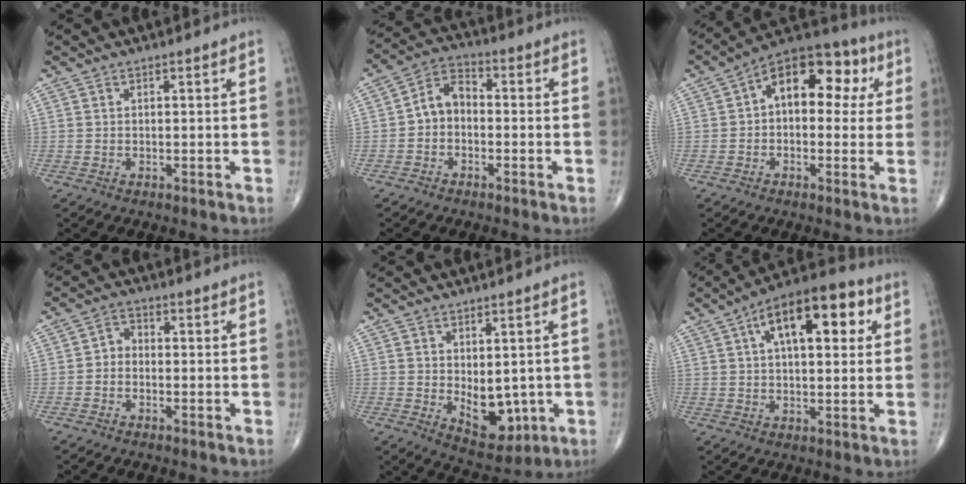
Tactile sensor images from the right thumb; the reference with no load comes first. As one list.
[{"total": 6.2, "force": [-1.0, 4.5, 4.1], "torque": [-0.057, 0.027, -0.036]}, {"total": 14.6, "force": [2.9, 8.9, 11.2], "torque": [-0.115, 0.040, 0.029]}, {"total": 2.8, "force": [-0.8, 2.2, 1.5], "torque": [-0.014, 0.015, -0.027]}, {"total": 8.2, "force": [-0.7, 4.8, 6.6], "torque": [-0.063, -0.012, 0.012]}, {"total": 16.2, "force": [5.5, 7.4, 13.4], "torque": [-0.178, 0.020, 0.075]}]